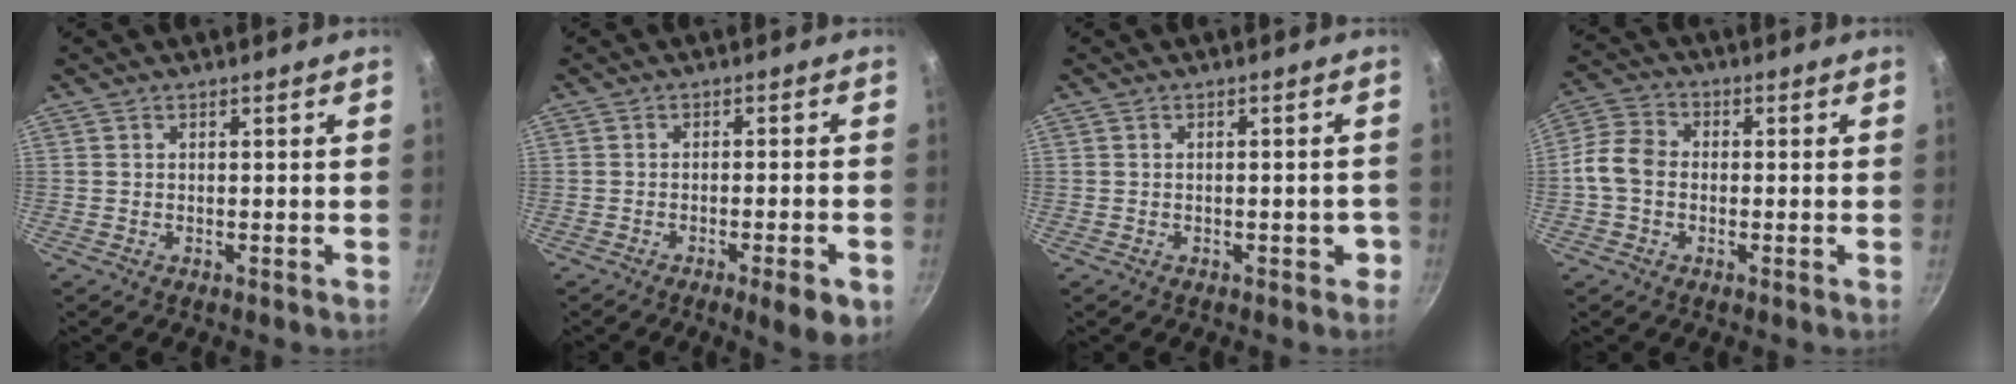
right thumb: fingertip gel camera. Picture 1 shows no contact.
{"total": 6.5, "force": [-3.1, 1.3, 5.6], "torque": [-0.071, 0.008, -0.038]}
{"total": 2.5, "force": [-1.0, 1.2, 1.9], "torque": [-0.004, 0.012, -0.013]}
{"total": 6.9, "force": [-0.9, 5.4, 4.2], "torque": [-0.067, 0.019, -0.036]}